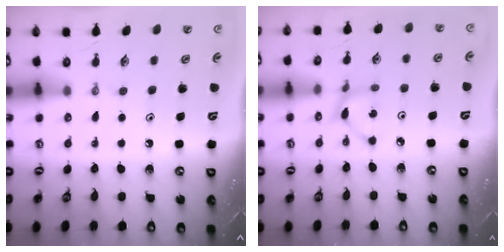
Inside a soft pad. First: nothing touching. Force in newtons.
{"total": 2.7, "press": 2.7, "slide": 0.1}